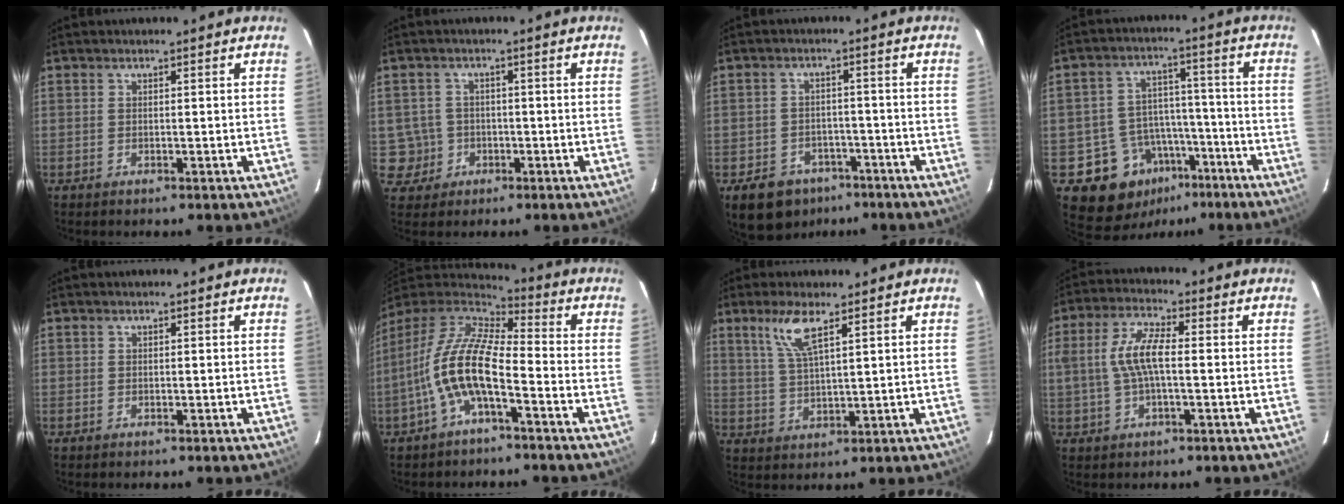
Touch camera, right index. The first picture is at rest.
{"total": 5.0, "force": [-1.0, 4.9, 0.2], "torque": [-0.010, 0.024, -0.008]}
{"total": 10.4, "force": [-6.2, 7.6, 3.4], "torque": [-0.086, 0.021, -0.073]}
{"total": 12.0, "force": [-6.7, 9.3, 3.6], "torque": [-0.076, 0.041, -0.084]}
{"total": 0.0}
{"total": 13.8, "force": [-4.9, 4.6, 12.0], "torque": [-0.243, 0.006, -0.100]}
{"total": 6.5, "force": [3.9, 1.2, 5.1], "torque": [-0.107, 0.001, 0.082]}
{"total": 7.8, "force": [-0.3, 2.9, 7.3], "torque": [-0.147, 0.012, -0.005]}